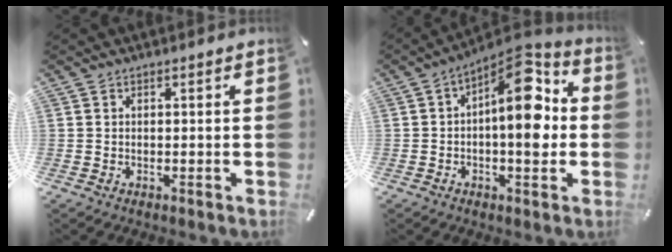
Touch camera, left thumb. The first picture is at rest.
{"total": 13.7, "force": [2.5, 5.8, 12.1], "torque": [-0.151, -0.035, 0.038]}